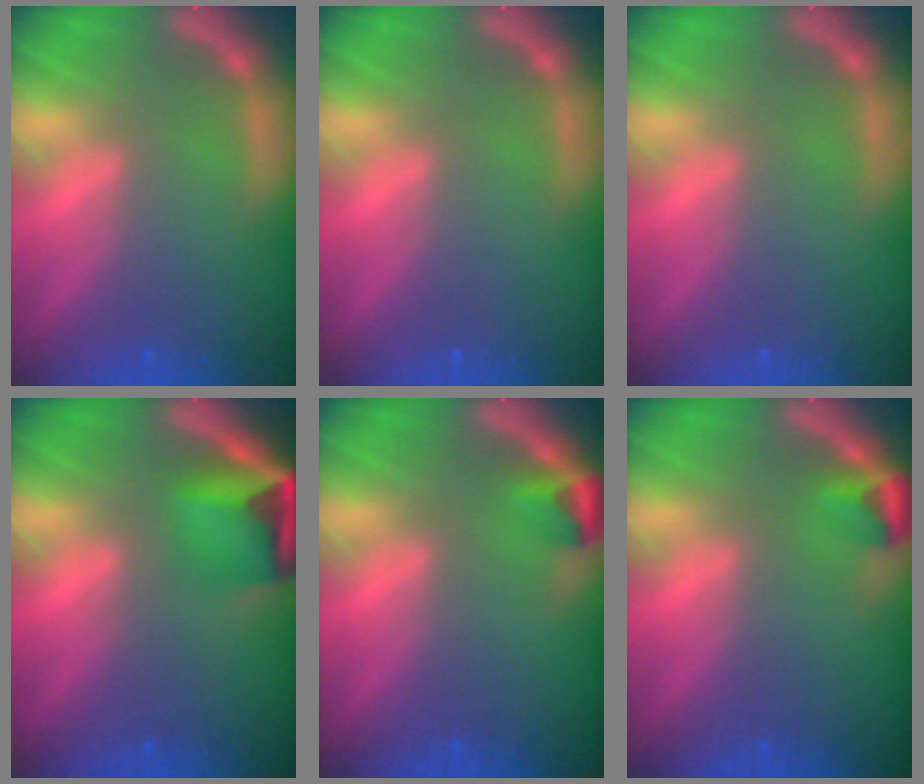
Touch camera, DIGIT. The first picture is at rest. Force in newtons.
{"total": 0.0}
{"total": 0.0}
{"total": 6.0}
{"total": 1.9}
{"total": 1.9}